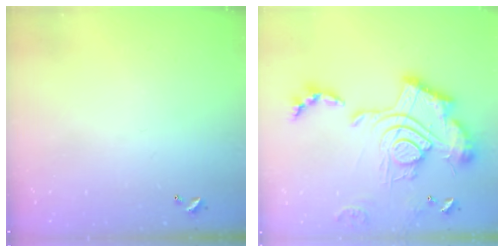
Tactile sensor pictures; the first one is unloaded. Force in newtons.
{"total": 3.0, "press": 2.4, "slide": 1.8}